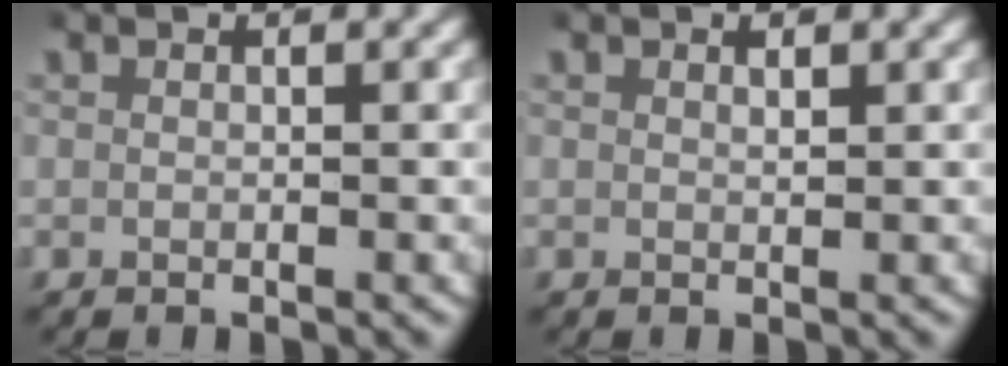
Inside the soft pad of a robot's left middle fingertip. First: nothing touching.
{"total": 0.7, "force": [0.5, 0.2, 0.5], "torque": [-0.004, -0.002, 0.008]}